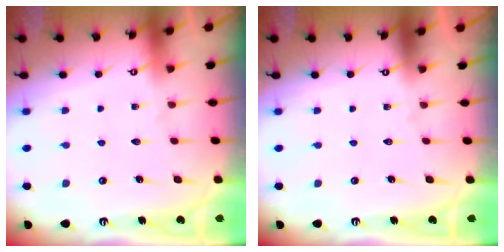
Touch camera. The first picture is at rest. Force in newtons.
{"total": 0.0}